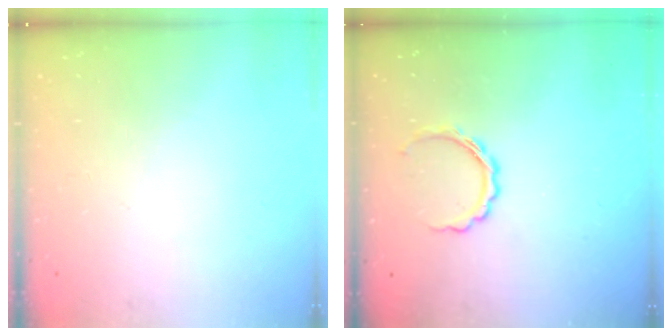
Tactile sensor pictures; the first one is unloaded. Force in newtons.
{"total": 5.5, "press": 5.4, "slide": 0.9}